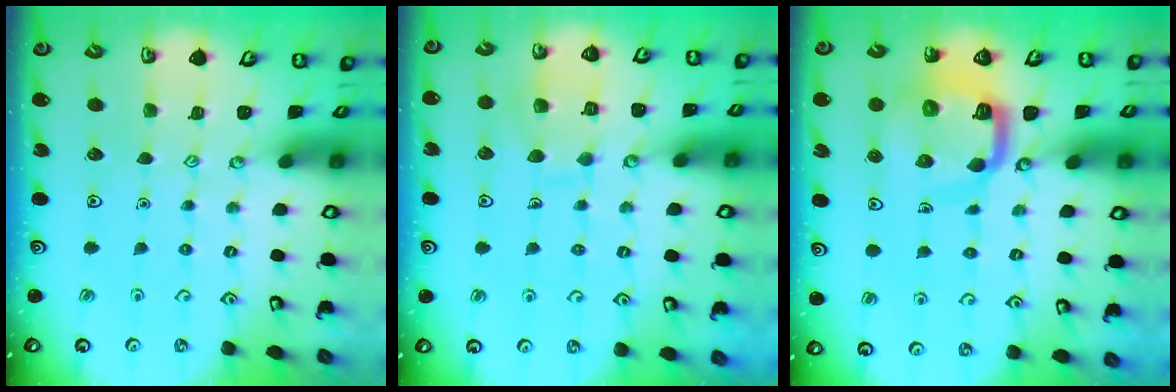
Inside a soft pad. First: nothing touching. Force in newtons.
{"total": 10.1, "press": 10.1, "slide": 0.9}
{"total": 11.9, "press": 11.9, "slide": 1.3}